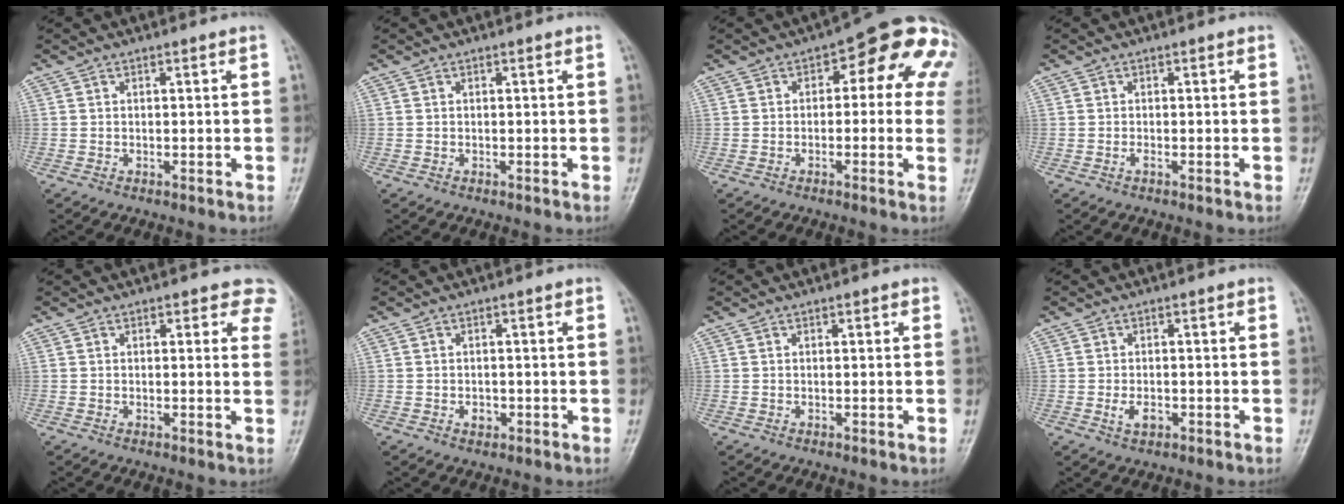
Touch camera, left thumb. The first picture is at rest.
{"total": 0.0}
{"total": 13.3, "force": [2.6, 6.8, 11.1], "torque": [-0.085, 0.027, 0.017]}
{"total": 0.7, "force": [-0.2, 0.2, 0.6], "torque": [-0.008, -0.001, -0.006]}
{"total": 5.3, "force": [3.6, 2.9, 2.6], "torque": [0.011, -0.012, 0.023]}
{"total": 1.7, "force": [-0.5, 1.3, 0.9], "torque": [-0.006, 0.003, -0.008]}
{"total": 0.6, "force": [0.3, 0.4, 0.5], "torque": [-0.002, 0.001, 0.001]}
{"total": 2.7, "force": [-0.8, 1.6, 2.0], "torque": [-0.035, 0.000, -0.015]}